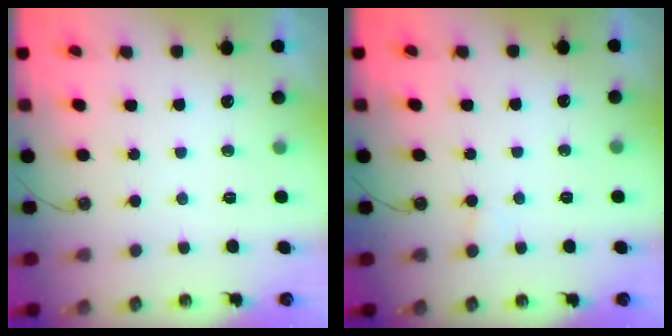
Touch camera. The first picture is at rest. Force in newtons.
{"total": 4.5, "press": 4.5, "slide": 0.2}